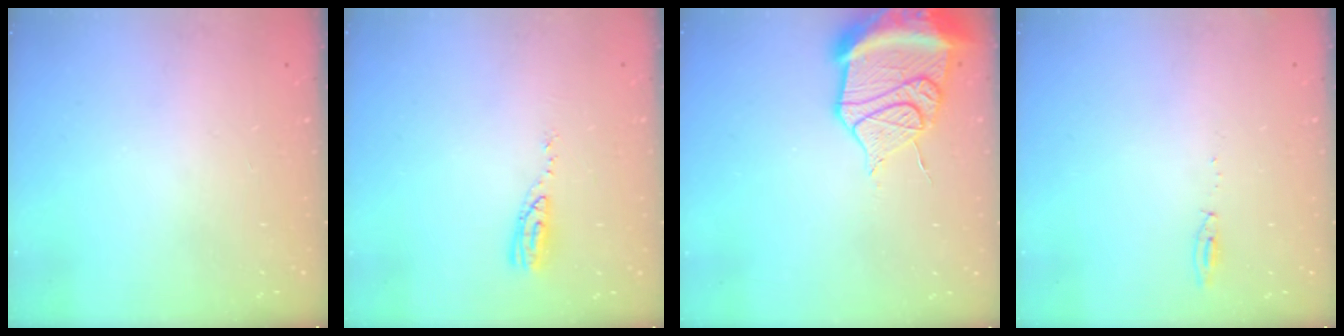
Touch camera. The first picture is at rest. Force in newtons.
{"total": 7.0, "press": 6.9, "slide": 0.5}
{"total": 18.2, "press": 17.9, "slide": 3.3}
{"total": 4.0, "press": 3.8, "slide": 1.3}